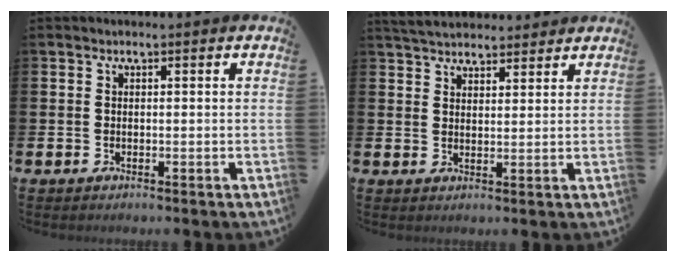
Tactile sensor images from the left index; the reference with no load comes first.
{"total": 4.2, "force": [4.1, 1.0, 0.4], "torque": [-0.023, -0.015, 0.076]}